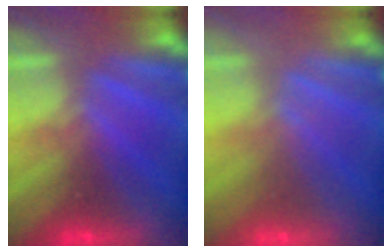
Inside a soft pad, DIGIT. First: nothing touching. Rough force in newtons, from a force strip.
{"total": 1.8}